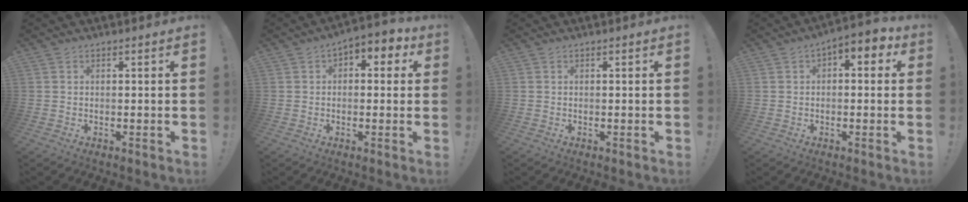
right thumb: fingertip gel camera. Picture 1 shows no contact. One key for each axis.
{"total": 4.0, "fx": 0.2, "fy": 3.0, "fz": 2.6, "tx": -0.024, "ty": 0.004, "tz": 0.000}
{"total": 0.0}
{"total": 3.7, "fx": 0.0, "fy": 2.4, "fz": 2.8, "tx": -0.028, "ty": -0.001, "tz": -0.006}